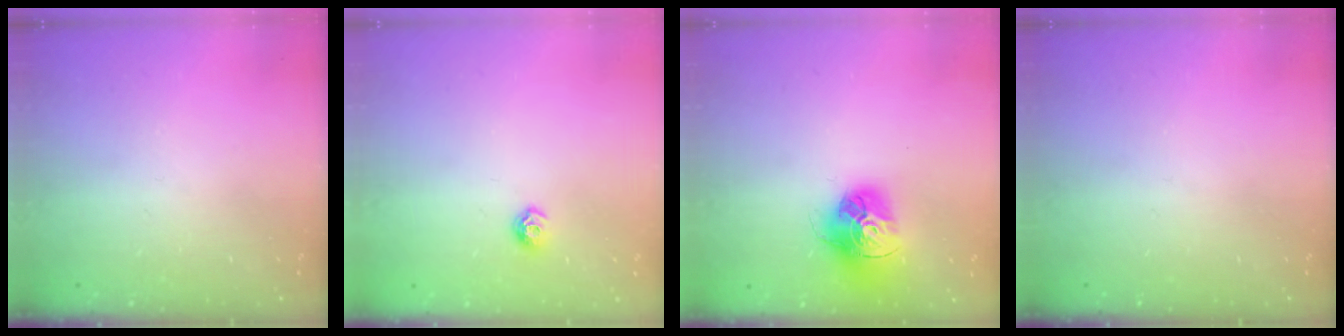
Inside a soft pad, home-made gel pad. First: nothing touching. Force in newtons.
{"total": 6.4, "press": 6.3, "slide": 0.9}
{"total": 15.9, "press": 15.8, "slide": 1.4}
{"total": 0.0}